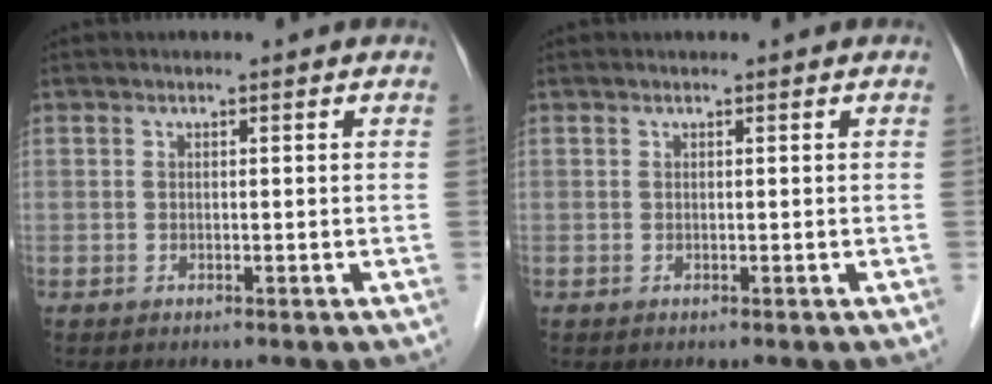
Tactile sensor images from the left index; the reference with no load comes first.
{"total": 0.0}